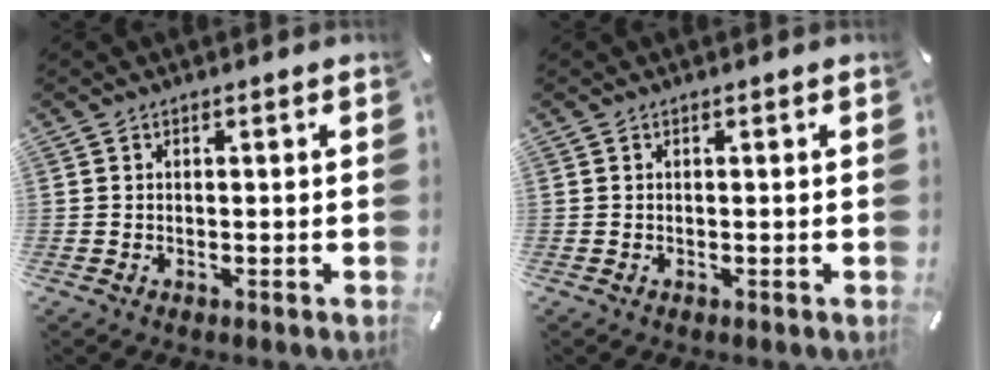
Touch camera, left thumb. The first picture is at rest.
{"total": 0.0}